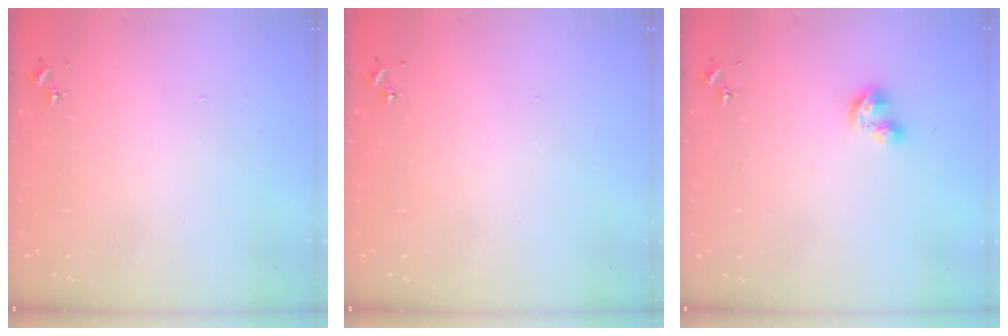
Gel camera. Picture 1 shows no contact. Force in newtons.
{"total": 0.0}
{"total": 2.6, "press": 2.6, "slide": 0.3}